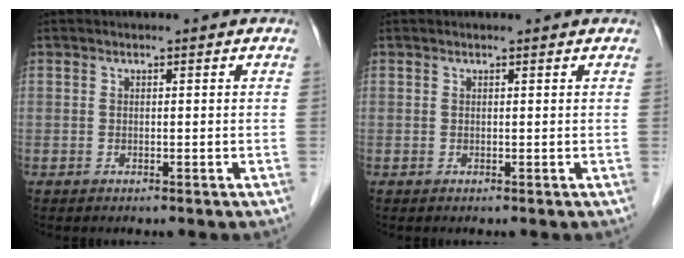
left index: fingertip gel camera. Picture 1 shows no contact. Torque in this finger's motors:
{"motor_torque": [0.10, -0.11, -0.03, 0.01]}